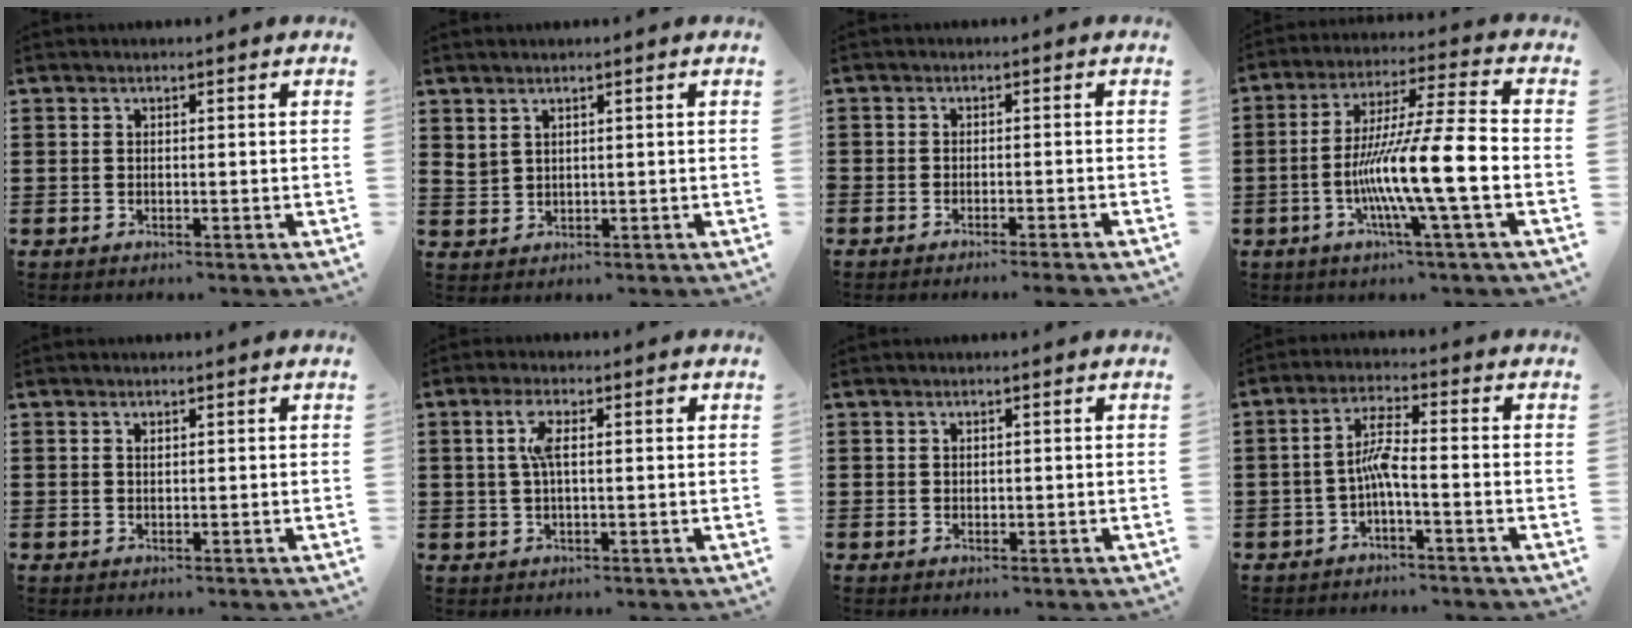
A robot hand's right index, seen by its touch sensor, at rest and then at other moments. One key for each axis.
{"total": 1.8, "fx": 1.5, "fy": 0.9, "fz": 0.5, "tx": -0.015, "ty": 0.003, "tz": 0.029}
{"total": 1.6, "fx": -1.6, "fy": -0.2, "fz": 0.2, "tx": -0.005, "ty": 0.002, "tz": -0.032}
{"total": 13.5, "fx": -3.9, "fy": 0.7, "fz": 12.9, "tx": -0.253, "ty": -0.009, "tz": -0.081}
{"total": 0.5, "fx": 0.3, "fy": 0.2, "fz": 0.4, "tx": -0.010, "ty": 0.000, "tz": 0.006}
{"total": 4.4, "fx": 1.0, "fy": 1.3, "fz": 4.1, "tx": -0.076, "ty": 0.006, "tz": 0.012}
{"total": 0.6, "fx": 0.3, "fy": 0.5, "fz": 0.2, "tx": -0.006, "ty": 0.002, "tz": 0.006}
{"total": 4.8, "fx": -1.5, "fy": 0.8, "fz": 4.5, "tx": -0.091, "ty": 0.007, "tz": -0.033}